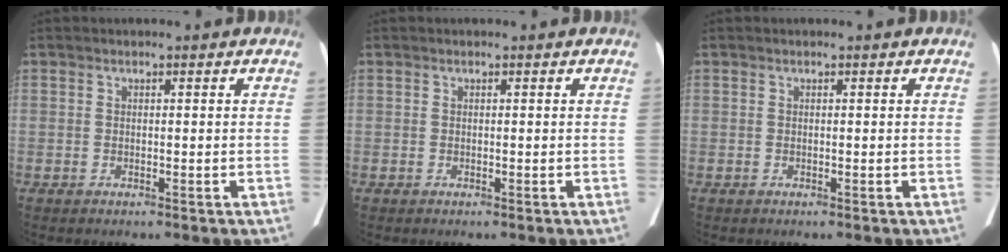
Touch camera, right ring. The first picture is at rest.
{"total": 0.0}
{"total": 0.0}